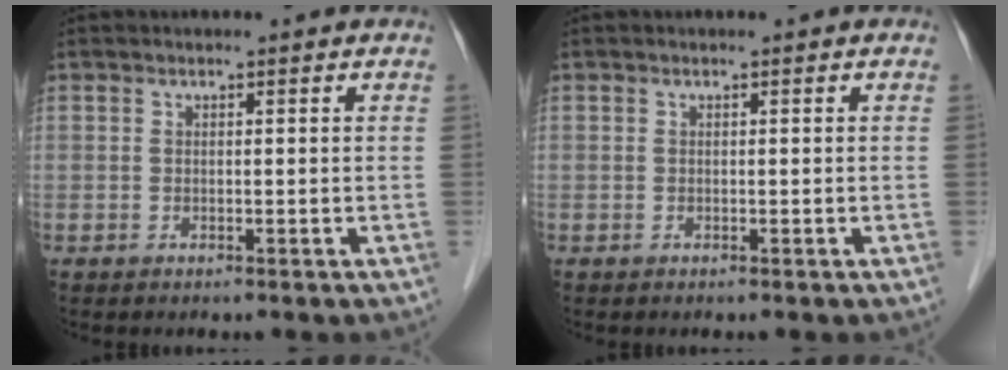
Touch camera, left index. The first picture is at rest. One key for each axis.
{"total": 0.0}